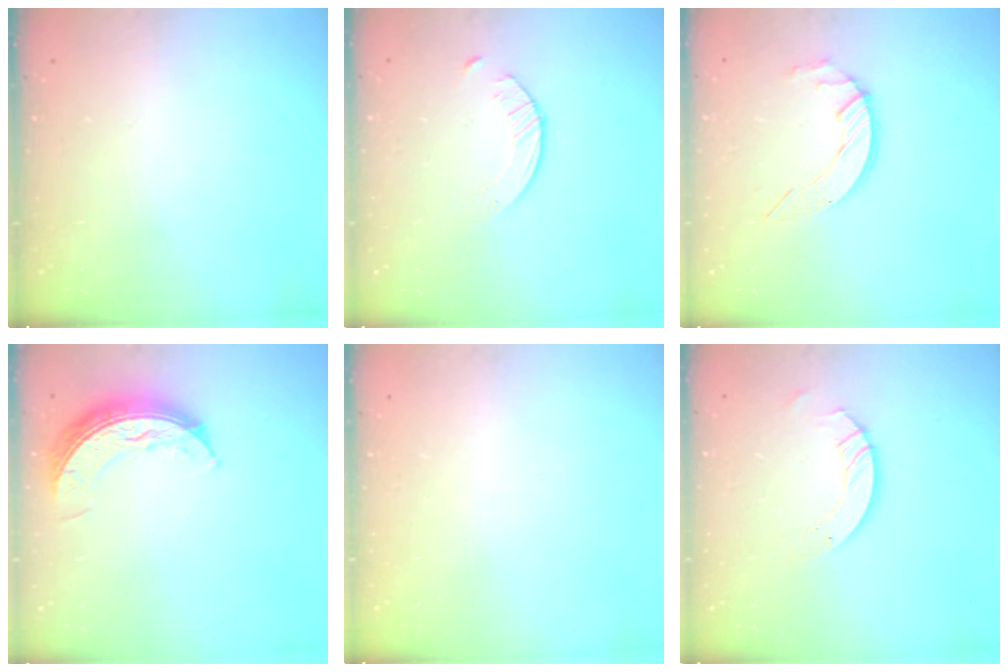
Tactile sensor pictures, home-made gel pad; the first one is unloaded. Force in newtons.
{"total": 2.1, "press": 2.0, "slide": 0.3}
{"total": 6.8, "press": 6.8, "slide": 0.3}
{"total": 7.9, "press": 7.9, "slide": 0.6}
{"total": 0.0}
{"total": 6.2, "press": 6.2, "slide": 0.6}